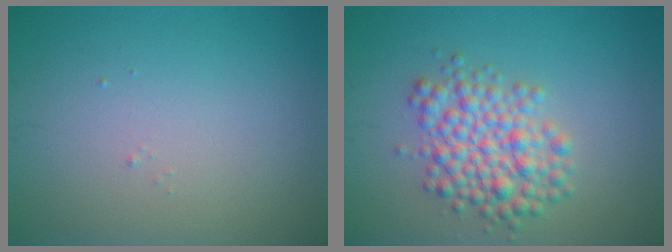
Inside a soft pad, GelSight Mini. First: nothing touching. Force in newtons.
{"total": 5.0, "press": 4.9, "slide": 0.2}